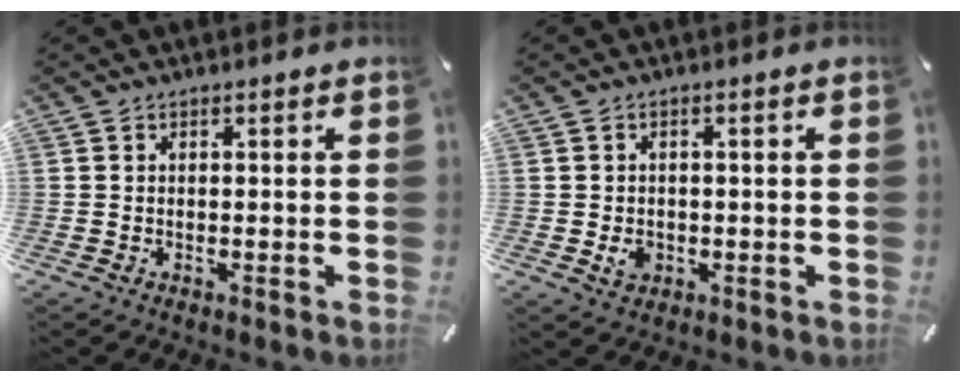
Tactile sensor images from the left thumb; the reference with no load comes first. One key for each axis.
{"total": 3.0, "fx": -0.6, "fy": 2.5, "fz": 1.7, "tx": -0.022, "ty": 0.001, "tz": -0.011}